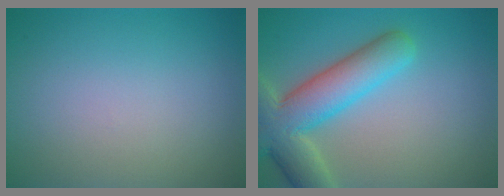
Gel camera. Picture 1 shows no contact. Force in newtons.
{"total": 8.2, "press": 8.2, "slide": 0.6}